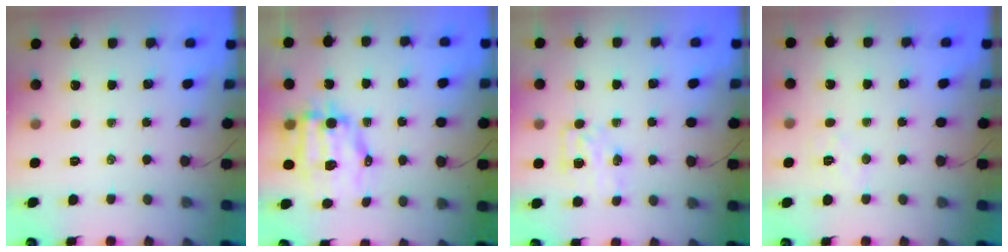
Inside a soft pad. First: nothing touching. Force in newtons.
{"total": 9.9, "press": 9.7, "slide": 2.2}
{"total": 5.1, "press": 5.0, "slide": 0.5}
{"total": 4.9, "press": 4.8, "slide": 0.7}